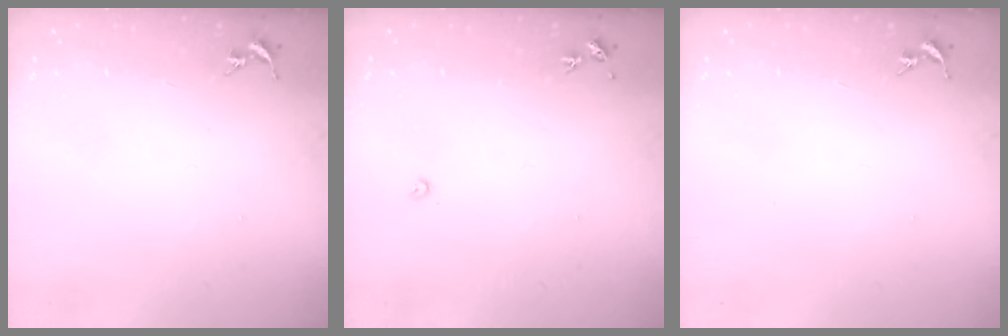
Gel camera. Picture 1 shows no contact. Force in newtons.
{"total": 2.4, "press": 2.4, "slide": 0.3}
{"total": 0.0}